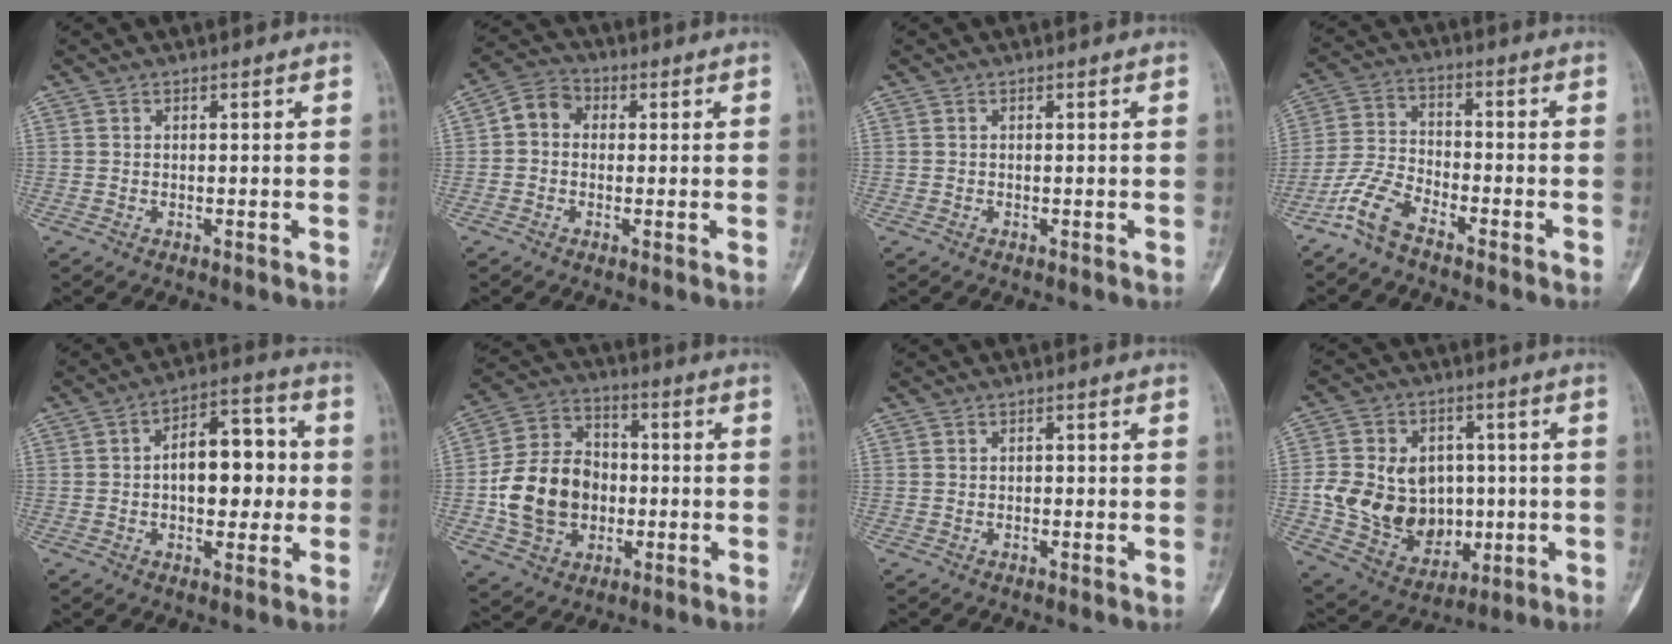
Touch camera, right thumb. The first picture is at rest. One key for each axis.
{"total": 5.5, "fx": 0.3, "fy": 4.6, "fz": 3.0, "tx": -0.038, "ty": 0.019, "tz": -0.005}
{"total": 0.0}
{"total": 7.6, "fx": -5.6, "fy": 3.0, "fz": 4.2, "tx": -0.099, "ty": 0.032, "tz": -0.121}
{"total": 13.1, "fx": 0.2, "fy": 7.4, "fz": 10.8, "tx": -0.121, "ty": 0.029, "tz": -0.002}
{"total": 16.1, "fx": -2.1, "fy": 12.9, "fz": 9.4, "tx": -0.146, "ty": 0.030, "tz": -0.035}
{"total": 0.6, "fx": -0.2, "fy": 0.4, "fz": 0.3, "tx": 0.000, "ty": 0.003, "tz": -0.005}
{"total": 18.2, "fx": -1.1, "fy": 14.5, "fz": 11.0, "tx": -0.158, "ty": 0.013, "tz": 0.007}